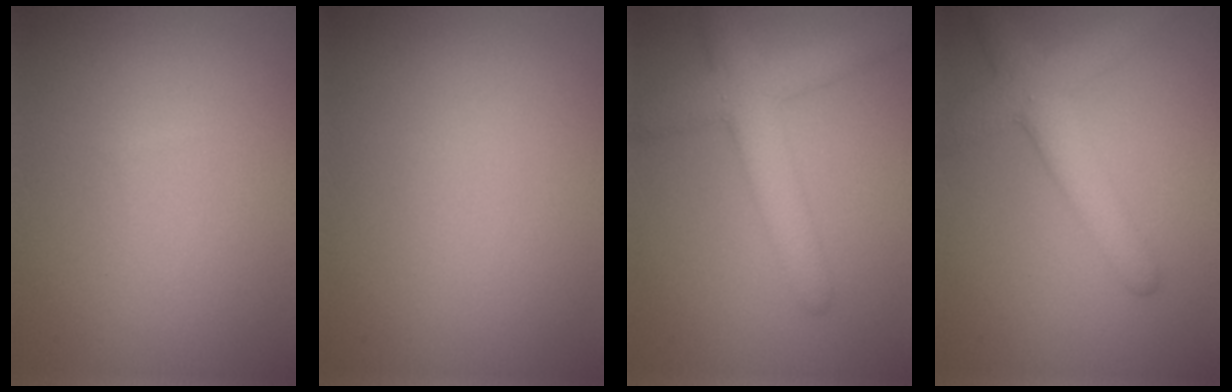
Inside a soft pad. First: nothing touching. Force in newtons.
{"total": 0.0}
{"total": 5.2, "press": 5.2, "slide": 0.1}
{"total": 4.5, "press": 4.5, "slide": 0.2}